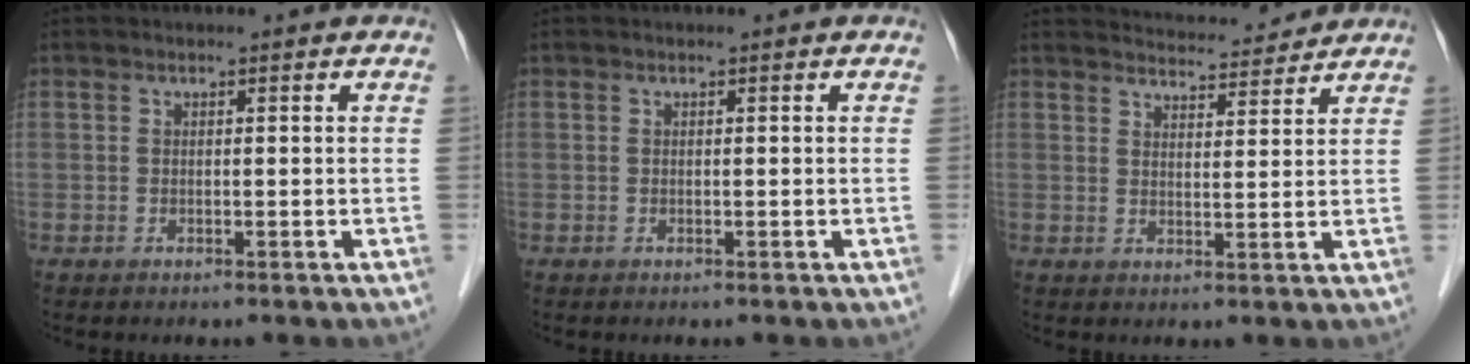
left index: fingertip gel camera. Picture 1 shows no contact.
{"total": 0.0}
{"total": 7.5, "force": [7.4, 0.6, 0.7], "torque": [-0.014, 0.012, 0.098]}